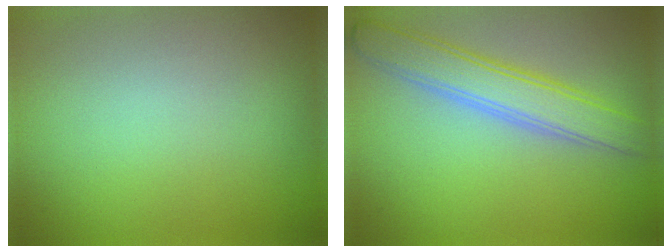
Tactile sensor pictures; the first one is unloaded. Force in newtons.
{"total": 4.5, "press": 4.5, "slide": 0.1}